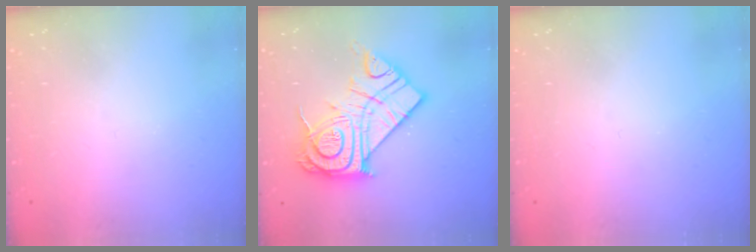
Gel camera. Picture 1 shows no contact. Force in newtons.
{"total": 20.7, "press": 20.7, "slide": 1.7}
{"total": 0.0}